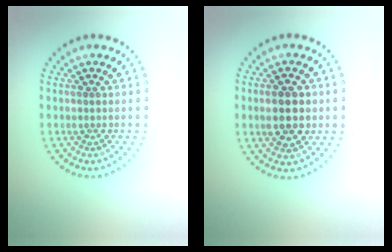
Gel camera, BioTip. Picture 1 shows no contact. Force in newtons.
{"total": 4.5, "press": 4.5, "slide": 0.2}